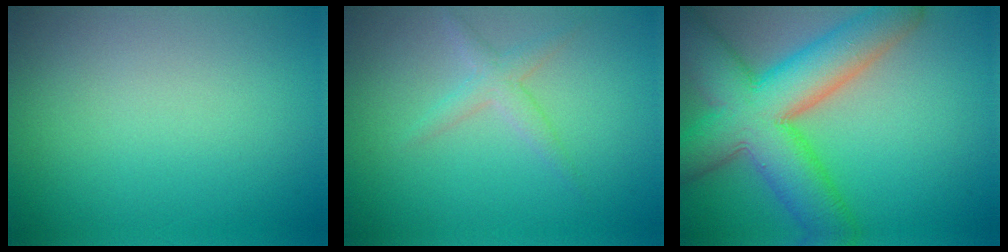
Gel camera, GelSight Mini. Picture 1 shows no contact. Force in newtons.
{"total": 1.8, "press": 1.8, "slide": 0.1}
{"total": 11.3, "press": 11.3, "slide": 0.2}